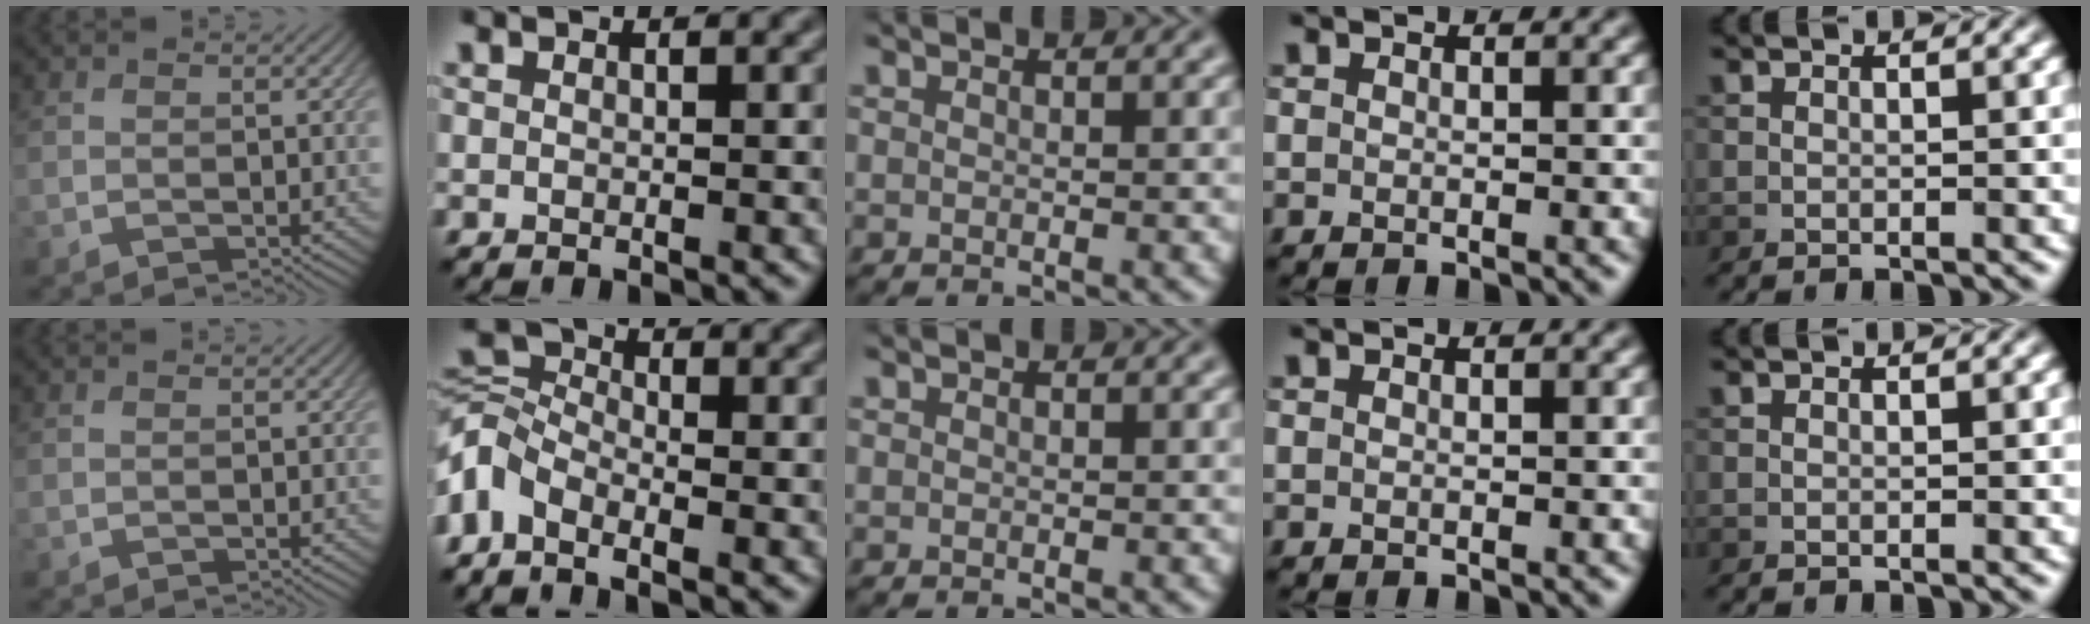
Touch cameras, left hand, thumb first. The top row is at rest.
{"index": {"total": 4.9, "force": [-2.5, 2.9, 3.0], "torque": [-0.067, 0.004, -0.072]}}